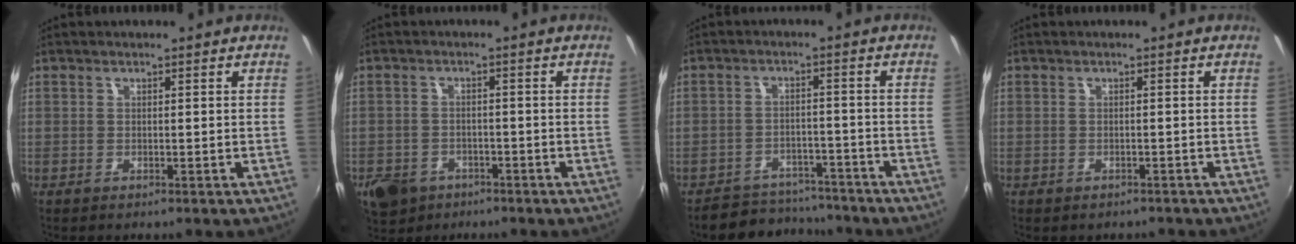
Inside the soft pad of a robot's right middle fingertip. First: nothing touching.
{"total": 7.9, "force": [-4.7, 5.5, 3.1], "torque": [-0.080, -0.003, -0.072]}
{"total": 9.4, "force": [-8.5, 3.8, 1.5], "torque": [-0.045, 0.015, -0.116]}
{"total": 2.4, "force": [-1.9, 1.1, 0.8], "torque": [-0.018, -0.012, -0.024]}